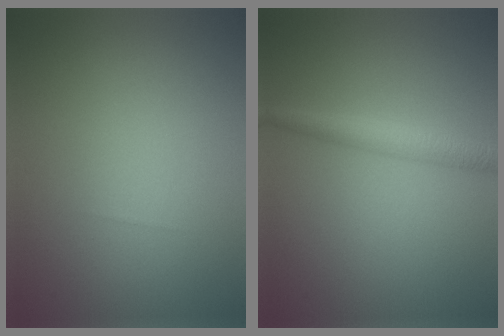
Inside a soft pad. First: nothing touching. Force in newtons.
{"total": 2.5, "press": 2.5, "slide": 0.1}